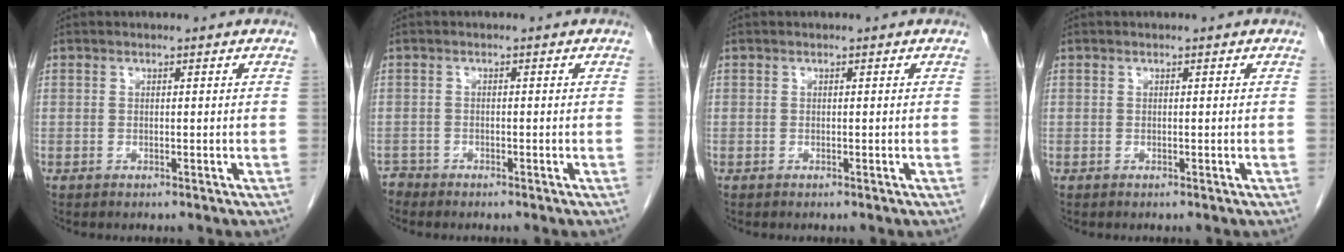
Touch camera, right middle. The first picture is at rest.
{"total": 1.3, "force": [-1.2, 0.3, -0.4], "torque": [0.006, -0.002, -0.025]}
{"total": 0.0}
{"total": 0.0}